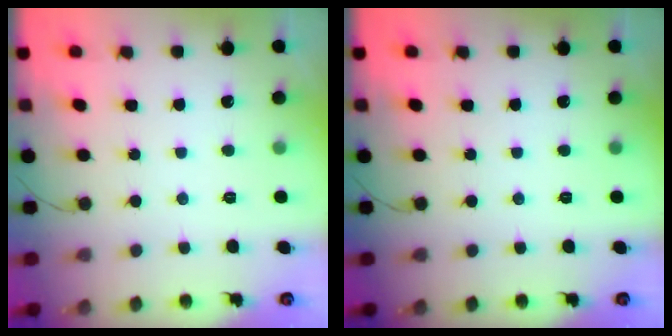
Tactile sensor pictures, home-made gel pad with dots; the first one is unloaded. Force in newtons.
{"total": 0.0}